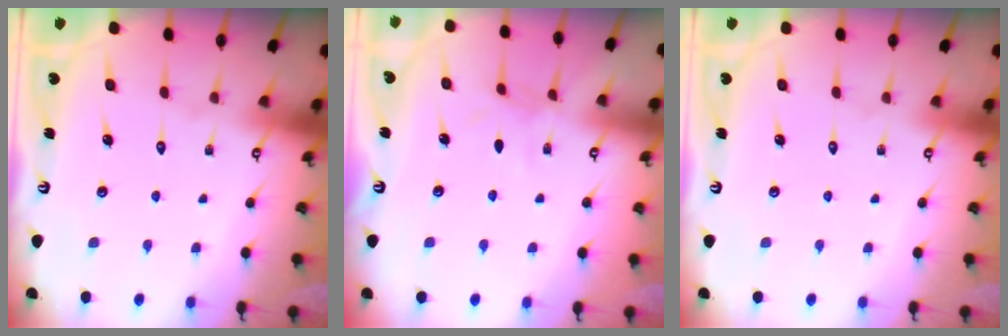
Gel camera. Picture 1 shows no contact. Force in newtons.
{"total": 4.4, "press": 4.3, "slide": 0.5}
{"total": 0.0}